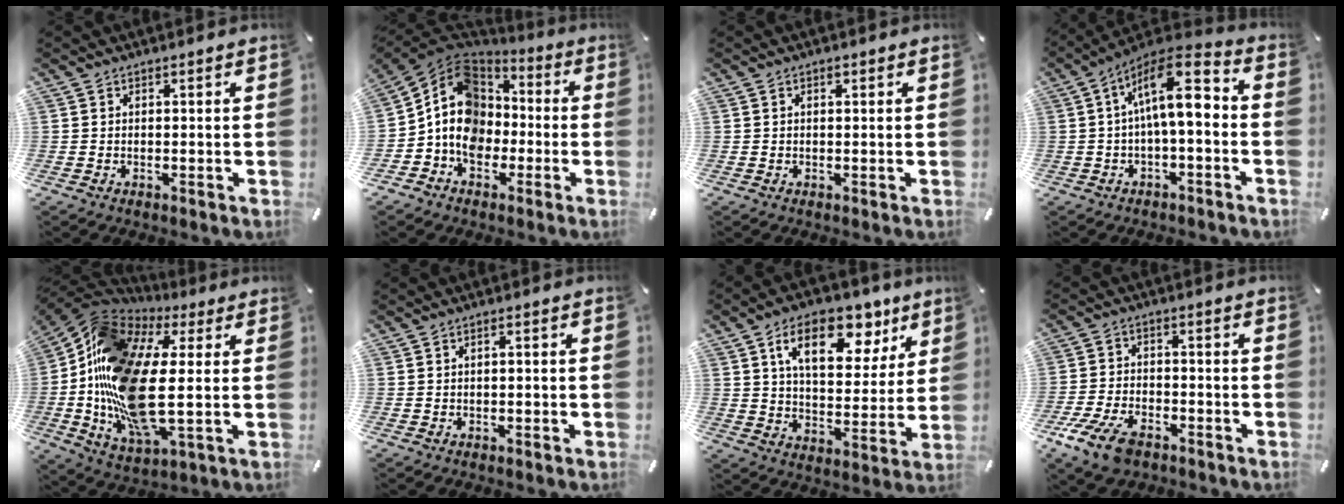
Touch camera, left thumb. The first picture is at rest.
{"total": 14.0, "force": [-2.5, 12.1, 6.6], "torque": [-0.137, 0.024, -0.046]}
{"total": 0.5, "force": [0.3, 0.3, 0.3], "torque": [-0.008, 0.003, 0.004]}
{"total": 12.9, "force": [2.0, 5.3, 11.6], "torque": [-0.192, -0.010, 0.035]}
{"total": 21.6, "force": [-0.7, 11.1, 18.5], "torque": [-0.414, -0.015, -0.016]}
{"total": 0.9, "force": [-0.5, 0.4, 0.6], "torque": [-0.012, 0.002, -0.010]}
{"total": 16.3, "force": [9.1, 9.0, 10.0], "torque": [-0.149, -0.033, 0.152]}
{"total": 9.3, "force": [-5.9, 5.0, 5.0], "torque": [-0.112, 0.025, -0.111]}